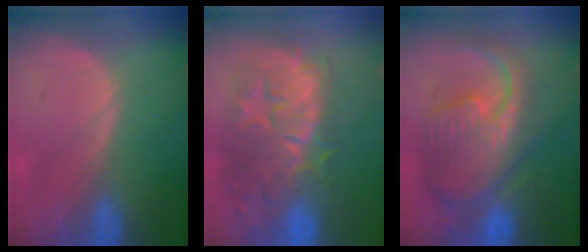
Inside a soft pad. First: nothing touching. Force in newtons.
{"total": 13.1, "press": 11.7, "slide": 6.0}
{"total": 12.3, "press": 10.6, "slide": 6.2}